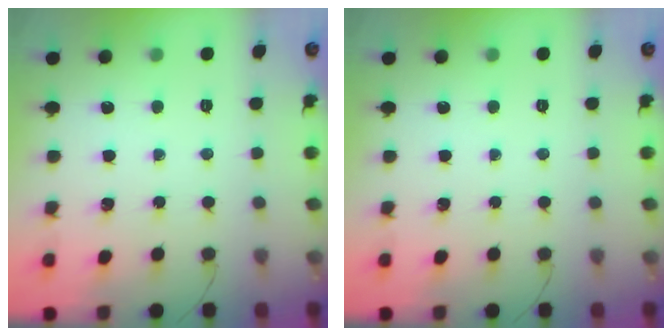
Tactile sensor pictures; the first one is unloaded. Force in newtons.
{"total": 0.0}